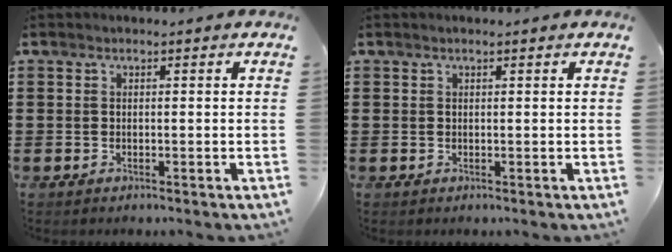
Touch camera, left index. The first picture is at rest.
{"total": 0.6, "force": [0.4, 0.0, 0.5], "torque": [-0.009, -0.001, 0.007]}